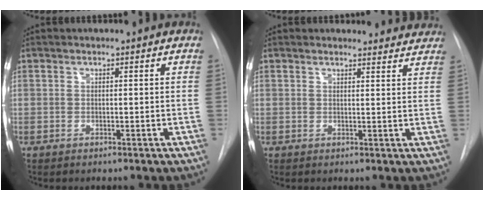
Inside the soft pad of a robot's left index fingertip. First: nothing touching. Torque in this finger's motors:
{"motor_torque": [0.94, -1.20, 0.02, 0.01]}